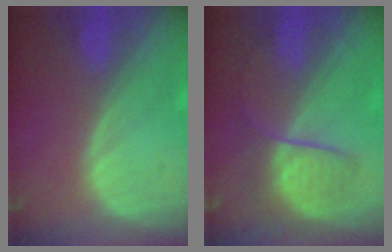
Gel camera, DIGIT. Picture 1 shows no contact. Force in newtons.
{"total": 6.4, "press": 6.0, "slide": 2.3}